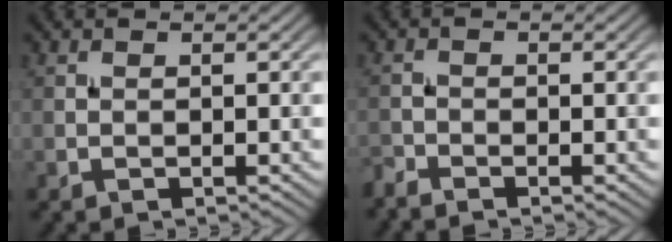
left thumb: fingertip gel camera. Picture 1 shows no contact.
{"total": 1.5, "force": [-1.5, 0.1, 0.3], "torque": [-0.012, -0.009, -0.041]}